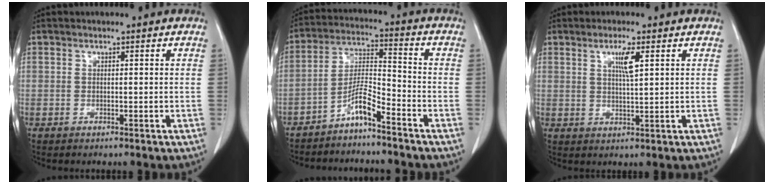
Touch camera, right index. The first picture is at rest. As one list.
[{"total": 6.2, "force": [-4.6, 0.4, 4.1], "torque": [-0.088, 0.001, -0.090]}, {"total": 3.7, "force": [1.6, 0.1, 3.4], "torque": [-0.060, -0.003, 0.028]}]